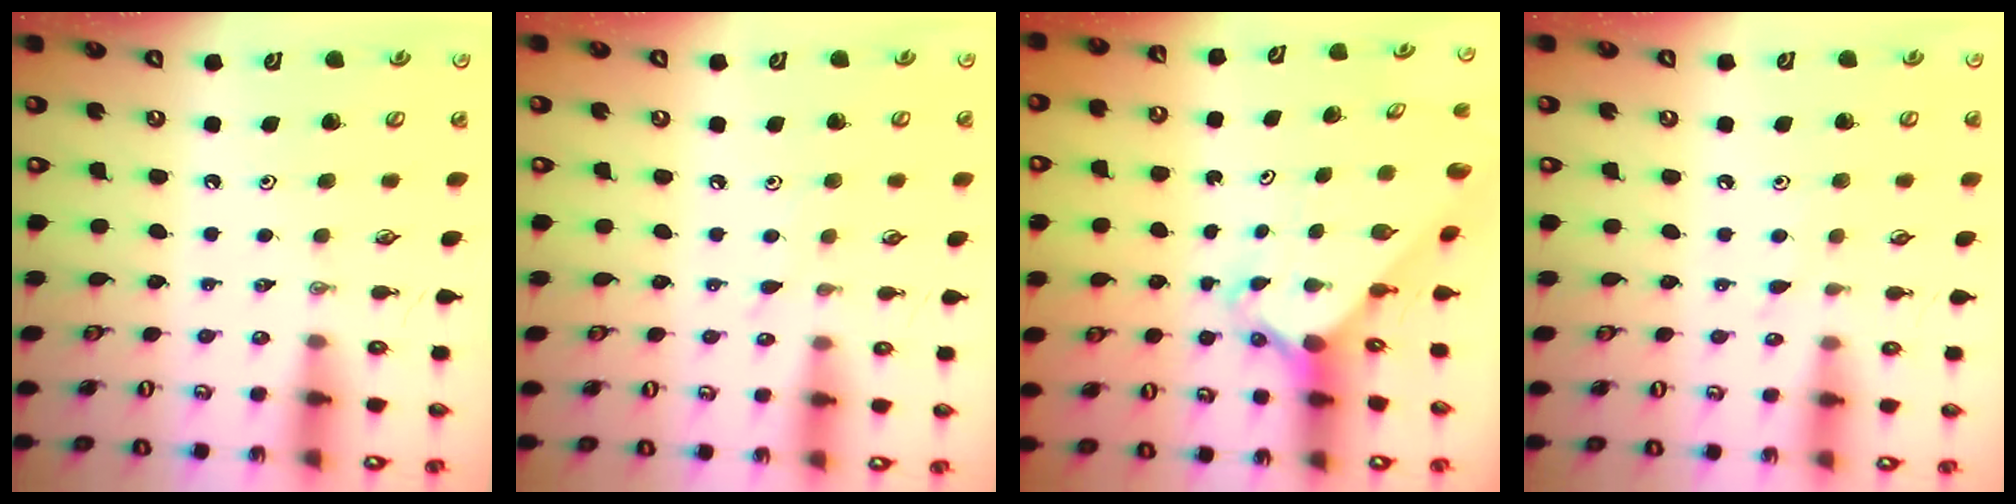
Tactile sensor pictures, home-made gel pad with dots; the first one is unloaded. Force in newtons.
{"total": 4.9, "press": 4.9, "slide": 0.5}
{"total": 2.6, "press": 2.6, "slide": 0.2}
{"total": 4.6, "press": 4.6, "slide": 0.6}